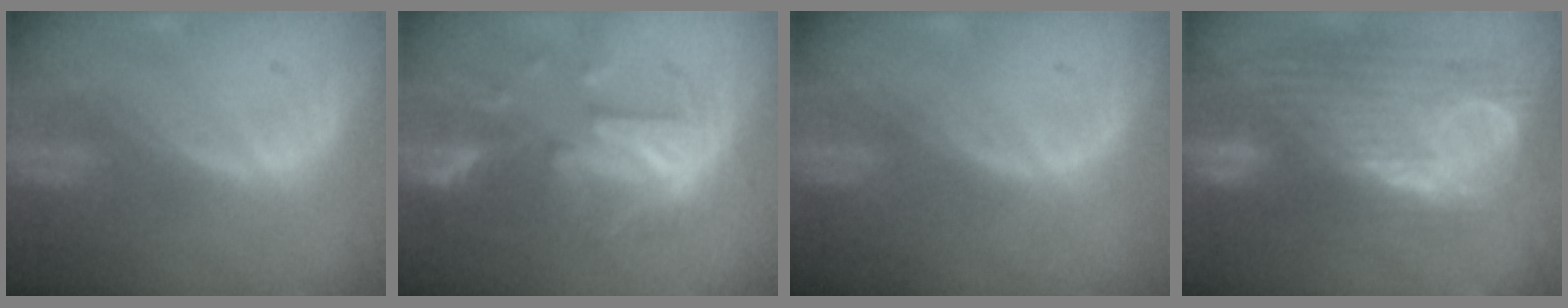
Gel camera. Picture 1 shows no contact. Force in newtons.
{"total": 10.0, "press": 8.8, "slide": 4.7}
{"total": 0.0}
{"total": 12.4, "press": 10.5, "slide": 6.5}